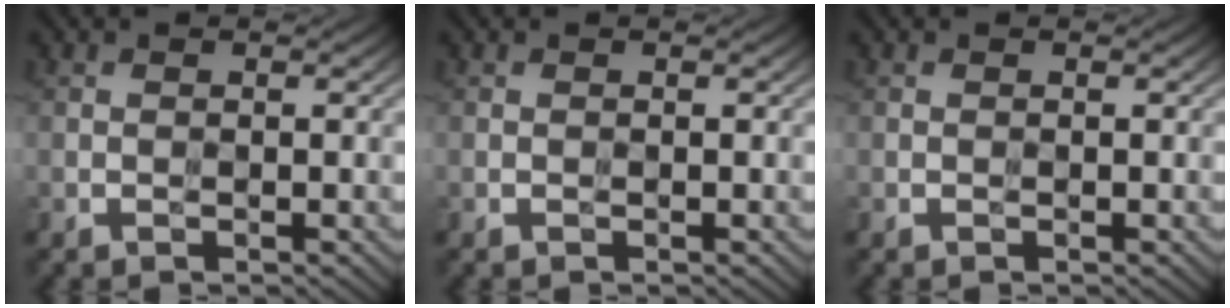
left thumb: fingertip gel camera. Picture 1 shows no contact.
{"total": 0.0}
{"total": 0.0}